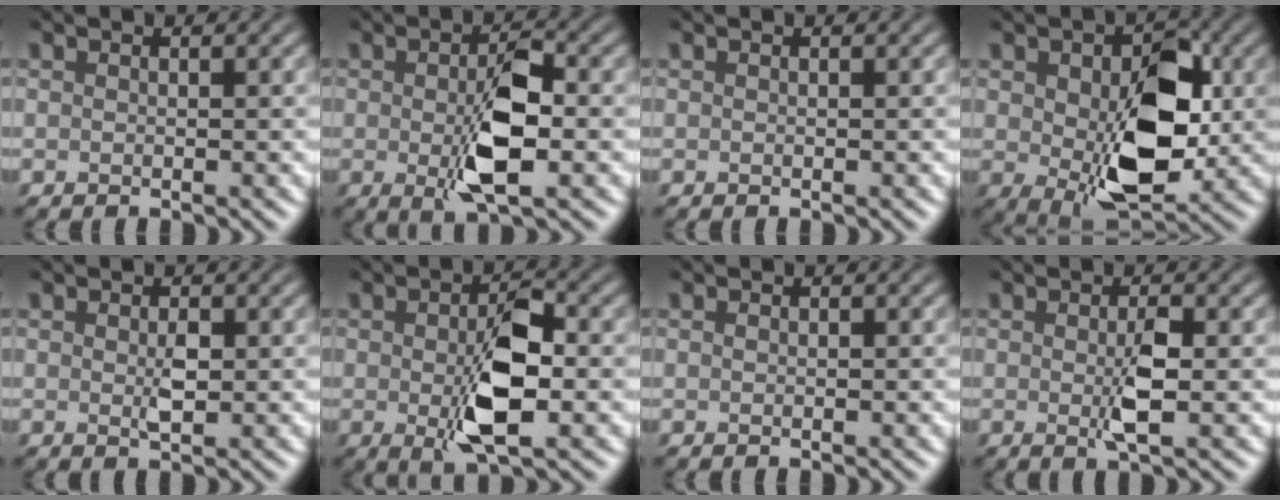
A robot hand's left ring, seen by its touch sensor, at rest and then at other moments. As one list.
[{"total": 5.7, "force": [-1.0, 2.4, 5.1], "torque": [-0.095, -0.002, -0.016]}, {"total": 0.0}, {"total": 9.6, "force": [-0.3, 5.8, 7.7], "torque": [-0.124, -0.008, 0.001]}, {"total": 1.3, "force": [-0.1, 0.6, 1.2], "torque": [-0.028, -0.003, 0.001]}, {"total": 6.3, "force": [-1.0, 2.8, 5.5], "torque": [-0.102, -0.004, -0.017]}, {"total": 0.0}, {"total": 2.4, "force": [-0.4, 0.5, 2.3], "torque": [-0.047, -0.002, -0.009]}]